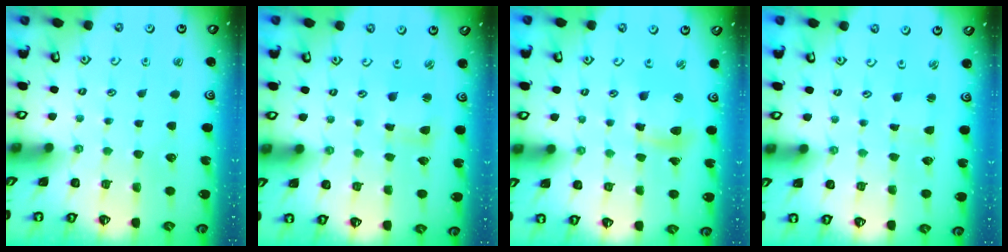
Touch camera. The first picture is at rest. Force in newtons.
{"total": 3.0, "press": 3.0, "slide": 0.2}
{"total": 8.0, "press": 7.9, "slide": 1.2}
{"total": 1.1, "press": 1.1, "slide": 0.2}